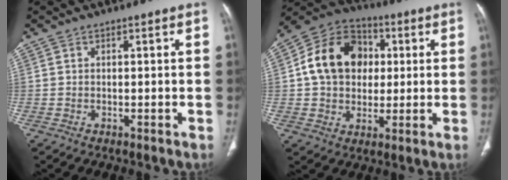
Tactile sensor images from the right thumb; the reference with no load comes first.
{"total": 15.7, "force": [2.1, 12.5, 9.3], "torque": [-0.137, 0.019, 0.029]}